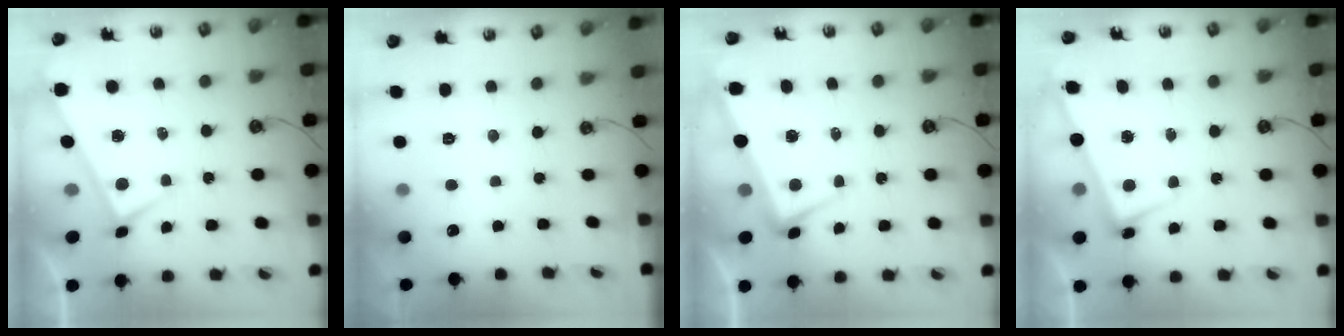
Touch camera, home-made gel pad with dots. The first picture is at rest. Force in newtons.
{"total": 0.0}
{"total": 3.0, "press": 2.8, "slide": 0.9}
{"total": 2.8, "press": 2.8, "slide": 0.4}